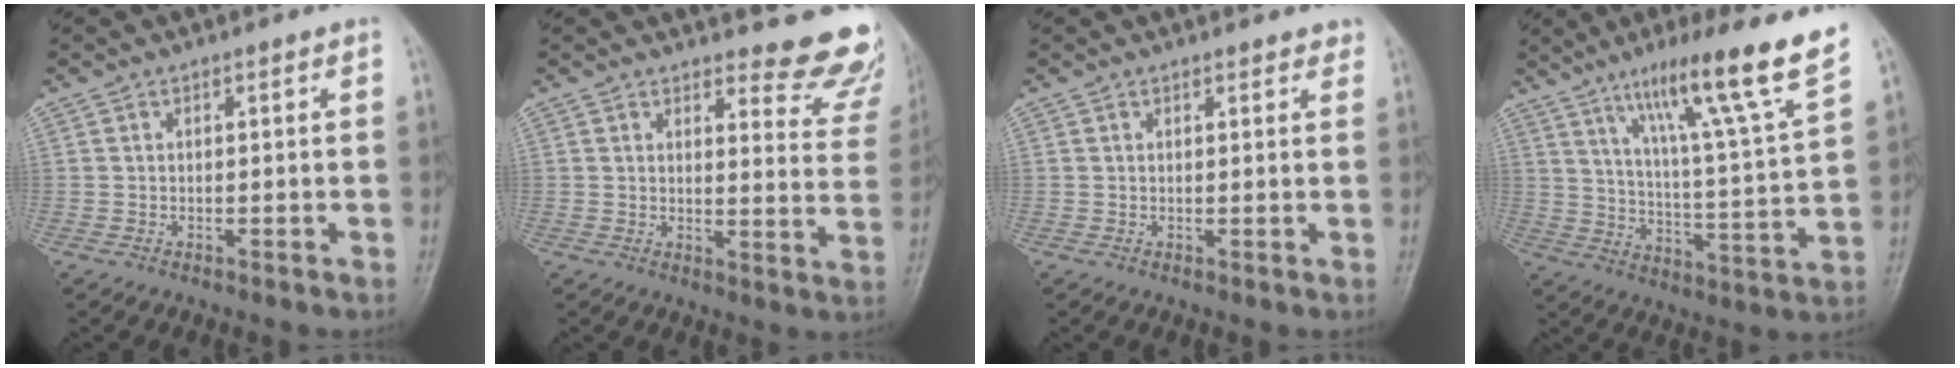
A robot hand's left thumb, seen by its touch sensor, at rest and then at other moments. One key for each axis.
{"total": 12.4, "fx": 11.6, "fy": 3.2, "fz": 3.1, "tx": 0.007, "ty": -0.112, "tz": 0.108}
{"total": 2.1, "fx": 1.9, "fy": 0.8, "fz": 0.7, "tx": 0.007, "ty": -0.005, "tz": 0.016}
{"total": 18.9, "fx": 12.1, "fy": 0.4, "fz": 14.5, "tx": -0.209, "ty": -0.055, "tz": 0.187}